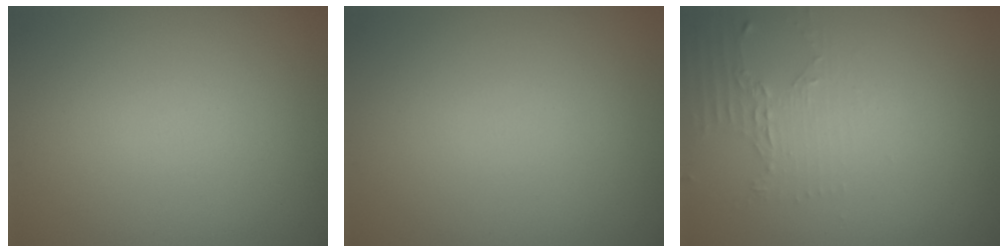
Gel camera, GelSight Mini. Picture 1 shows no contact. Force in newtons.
{"total": 0.0}
{"total": 2.1, "press": 1.5, "slide": 1.4}